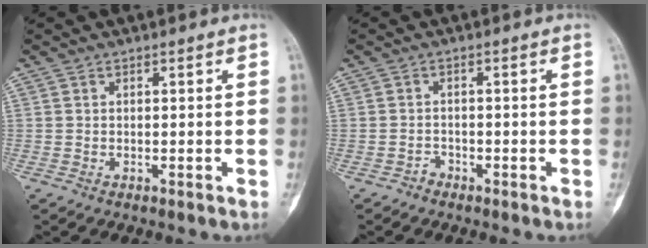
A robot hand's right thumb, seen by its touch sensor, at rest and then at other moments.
{"total": 1.3, "force": [-1.0, 0.8, 0.0], "torque": [0.004, 0.004, -0.025]}